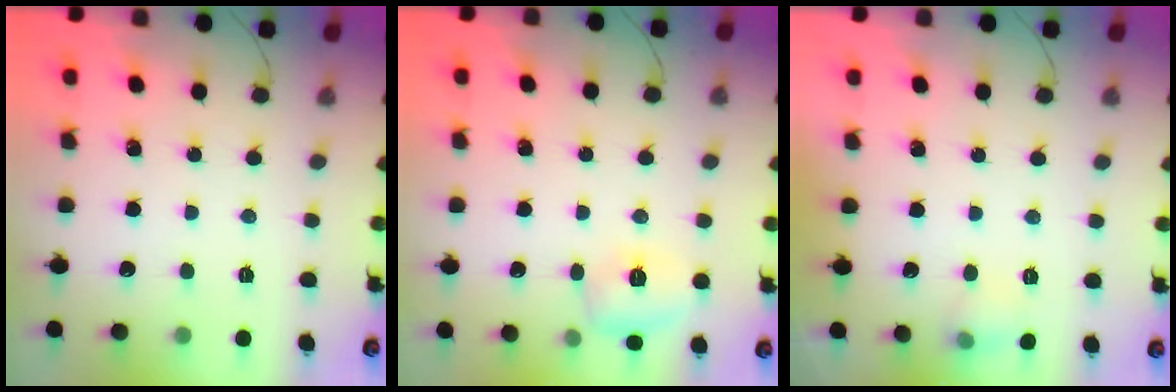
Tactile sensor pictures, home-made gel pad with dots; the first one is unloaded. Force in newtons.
{"total": 6.8, "press": 6.6, "slide": 1.7}
{"total": 7.0, "press": 6.8, "slide": 1.9}